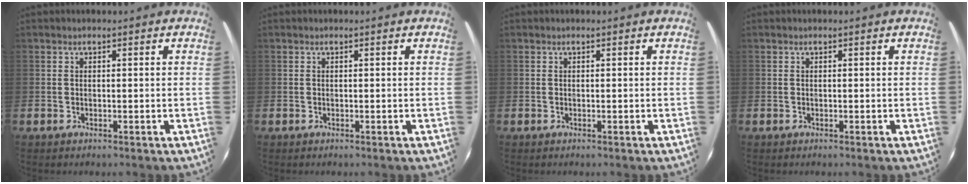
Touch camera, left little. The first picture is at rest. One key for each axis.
{"total": 0.0}
{"total": 0.0}
{"total": 0.0}